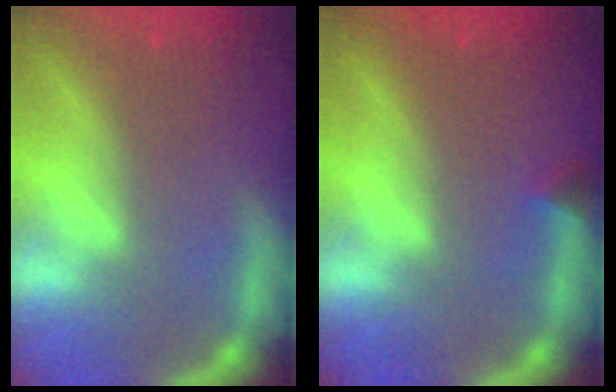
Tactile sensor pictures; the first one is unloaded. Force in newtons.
{"total": 0.9}